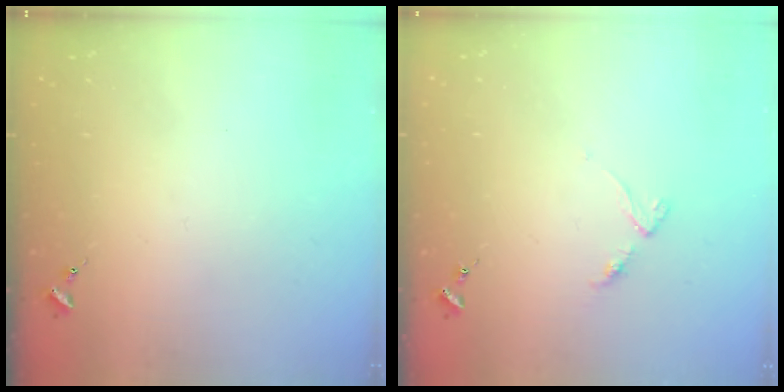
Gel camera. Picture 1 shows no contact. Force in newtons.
{"total": 4.0, "press": 3.9, "slide": 0.4}